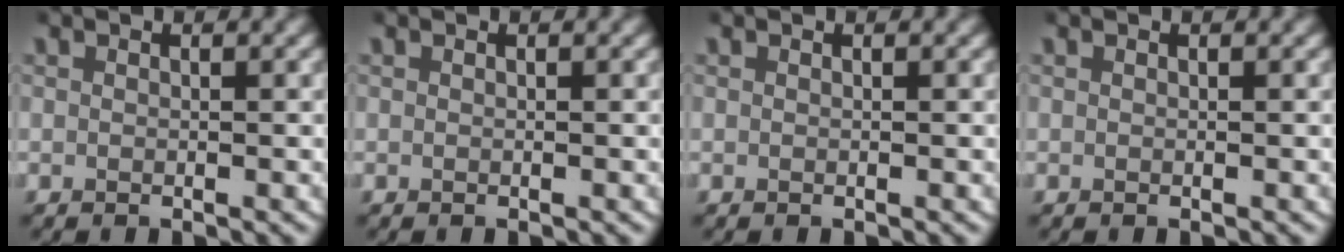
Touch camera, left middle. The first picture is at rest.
{"total": 0.0}
{"total": 0.0}
{"total": 0.0}